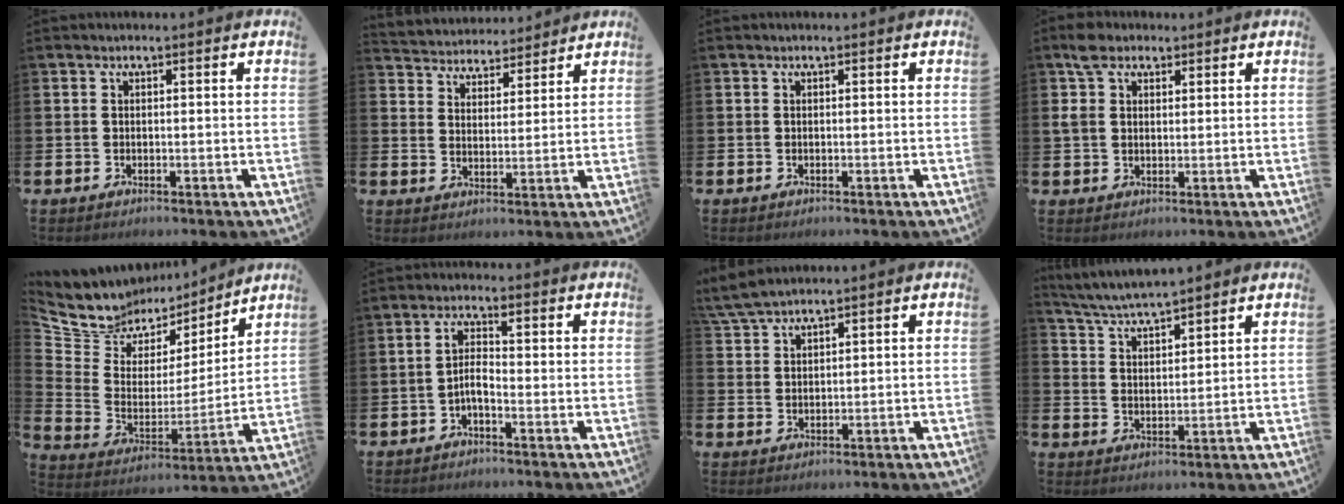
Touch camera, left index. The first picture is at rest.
{"total": 4.5, "force": [4.3, 1.2, -0.7], "torque": [-0.015, -0.029, 0.077]}
{"total": 0.0}
{"total": 4.5, "force": [3.3, 2.6, 1.5], "torque": [-0.034, 0.006, 0.060]}
{"total": 8.5, "force": [7.5, 4.2, -0.1], "torque": [-0.053, -0.061, 0.134]}
{"total": 2.7, "force": [-0.7, 0.9, 2.4], "torque": [-0.045, 0.006, -0.015]}
{"total": 3.8, "force": [3.7, 0.3, 0.9], "torque": [-0.035, -0.007, 0.071]}
{"total": 5.2, "force": [5.1, 0.1, 1.0], "torque": [-0.043, -0.026, 0.092]}